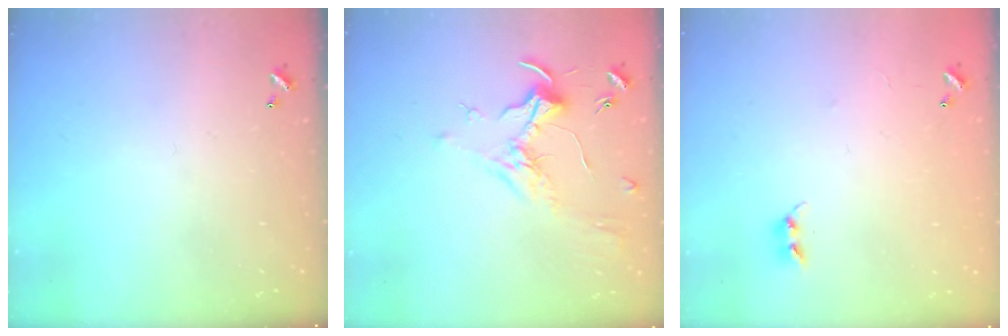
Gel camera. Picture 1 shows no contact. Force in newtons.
{"total": 1.8, "press": 1.6, "slide": 0.8}
{"total": 6.7, "press": 6.6, "slide": 0.7}